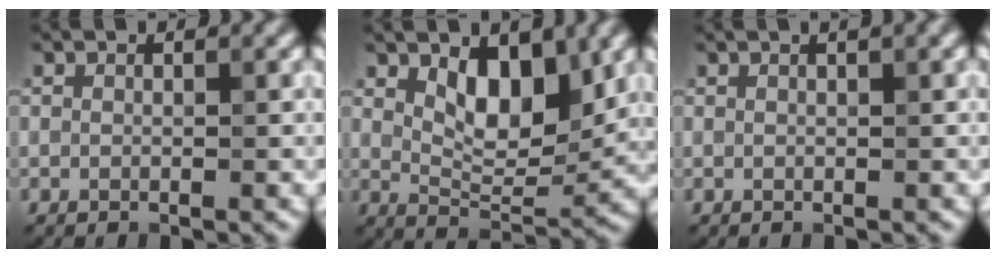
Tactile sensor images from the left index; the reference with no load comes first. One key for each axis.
{"total": 5.4, "fx": 2.3, "fy": 2.7, "fz": 4.1, "tx": -0.068, "ty": -0.012, "tz": 0.037}
{"total": 2.0, "fx": 0.9, "fy": 0.6, "fz": 1.7, "tx": -0.019, "ty": 0.002, "tz": 0.006}